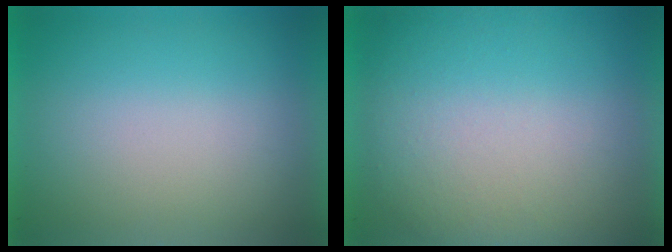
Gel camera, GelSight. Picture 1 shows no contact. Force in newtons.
{"total": 3.0}